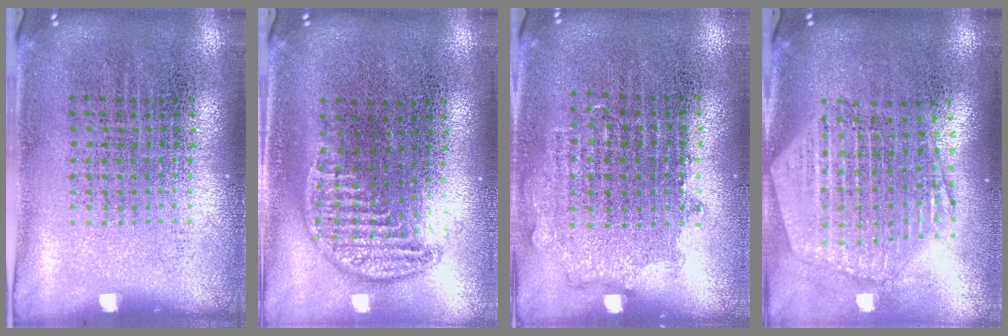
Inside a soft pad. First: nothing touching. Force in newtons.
{"total": 1.1, "press": 1.0, "slide": 0.4}
{"total": 0.8, "press": 0.7, "slide": 0.4}
{"total": 2.6, "press": 2.1, "slide": 1.4}